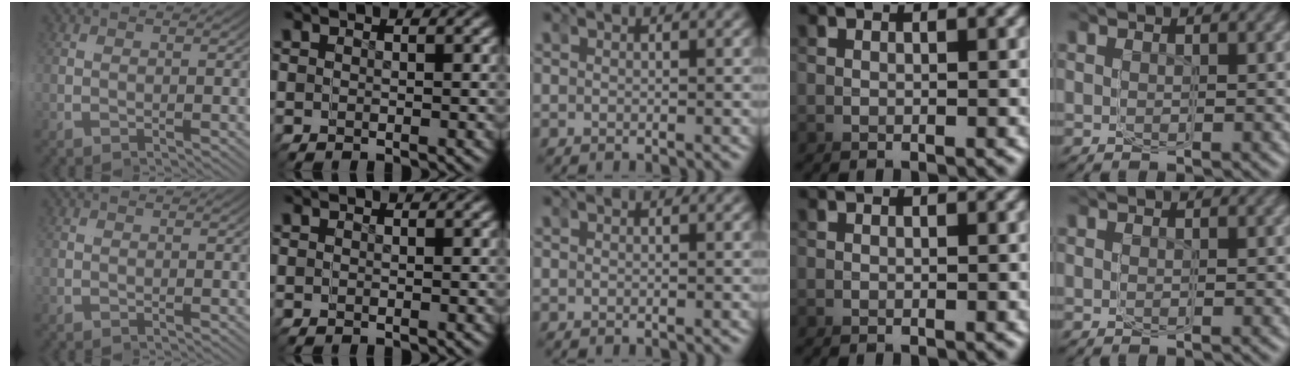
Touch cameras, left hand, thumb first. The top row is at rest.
{}